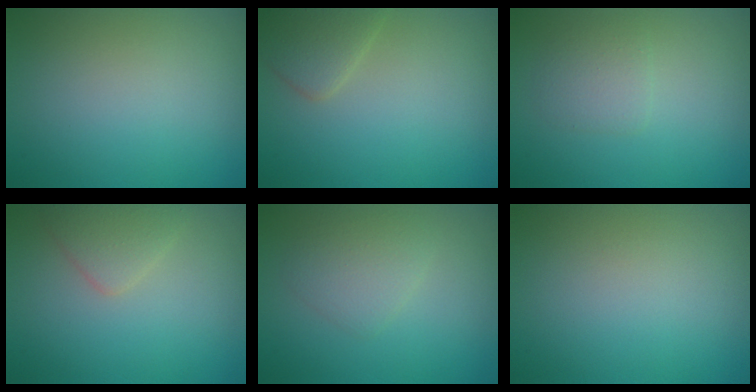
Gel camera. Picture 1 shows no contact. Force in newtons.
{"total": 2.5, "press": 2.5, "slide": 0.2}
{"total": 1.9, "press": 1.9, "slide": 0.1}
{"total": 2.1, "press": 2.1, "slide": 0.2}
{"total": 2.2, "press": 2.2, "slide": 0.1}
{"total": 0.0}